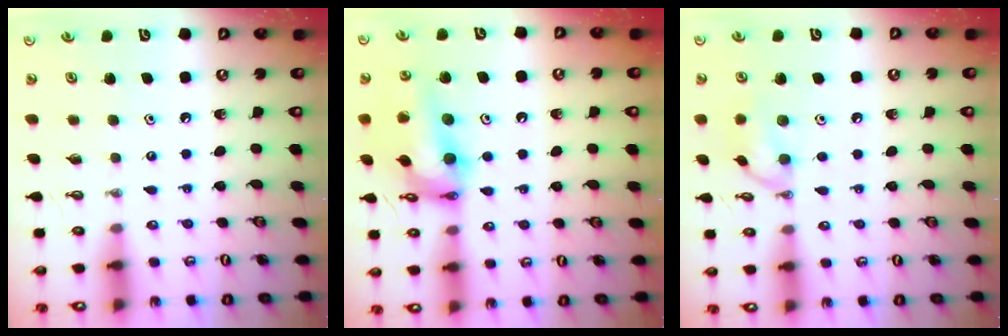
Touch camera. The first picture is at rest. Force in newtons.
{"total": 18.0, "press": 17.2, "slide": 5.4}
{"total": 9.4, "press": 9.3, "slide": 1.5}